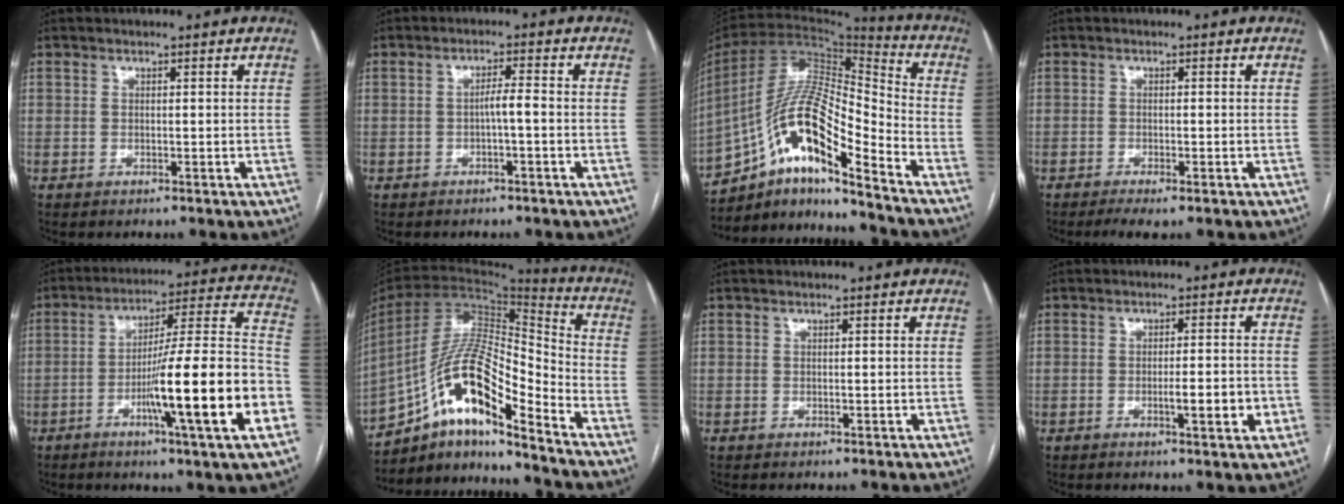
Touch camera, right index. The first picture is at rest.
{"total": 2.5, "force": [-0.7, 0.1, 2.4], "torque": [-0.036, 0.004, -0.012]}
{"total": 17.4, "force": [-10.5, 3.1, 13.5], "torque": [-0.262, 0.016, -0.184]}
{"total": 2.9, "force": [-2.0, 0.3, 2.1], "torque": [-0.033, -0.007, -0.033]}
{"total": 20.4, "force": [-6.9, -0.3, 19.1], "torque": [-0.267, 0.000, -0.111]}
{"total": 16.9, "force": [-10.7, 3.5, 12.7], "torque": [-0.241, 0.023, -0.186]}
{"total": 0.0}
{"total": 4.9, "force": [-1.5, 0.6, 4.6], "torque": [-0.068, -0.002, -0.019]}